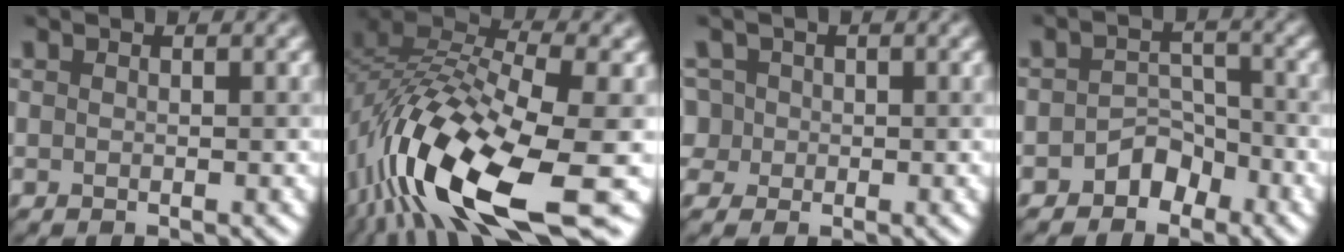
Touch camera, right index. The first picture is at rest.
{"total": 15.0, "force": [-6.6, 4.9, 12.6], "torque": [-0.249, -0.006, -0.118]}
{"total": 4.1, "force": [0.9, 3.7, 1.4], "torque": [-0.025, 0.032, -0.001]}
{"total": 2.7, "force": [-1.8, 1.9, 1.0], "torque": [-0.006, 0.012, -0.030]}